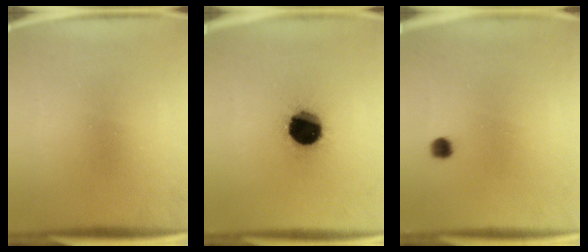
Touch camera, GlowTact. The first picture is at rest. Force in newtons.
{"total": 18.4}
{"total": 1.8}